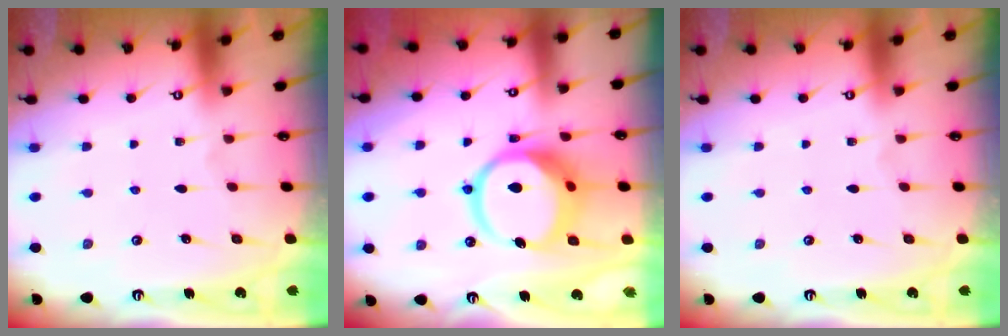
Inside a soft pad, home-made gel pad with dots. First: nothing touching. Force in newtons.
{"total": 14.6, "press": 14.4, "slide": 1.9}
{"total": 0.0}